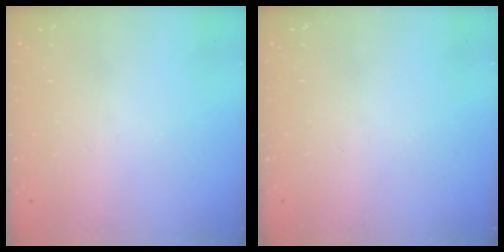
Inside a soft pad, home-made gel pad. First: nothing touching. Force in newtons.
{"total": 0.0}